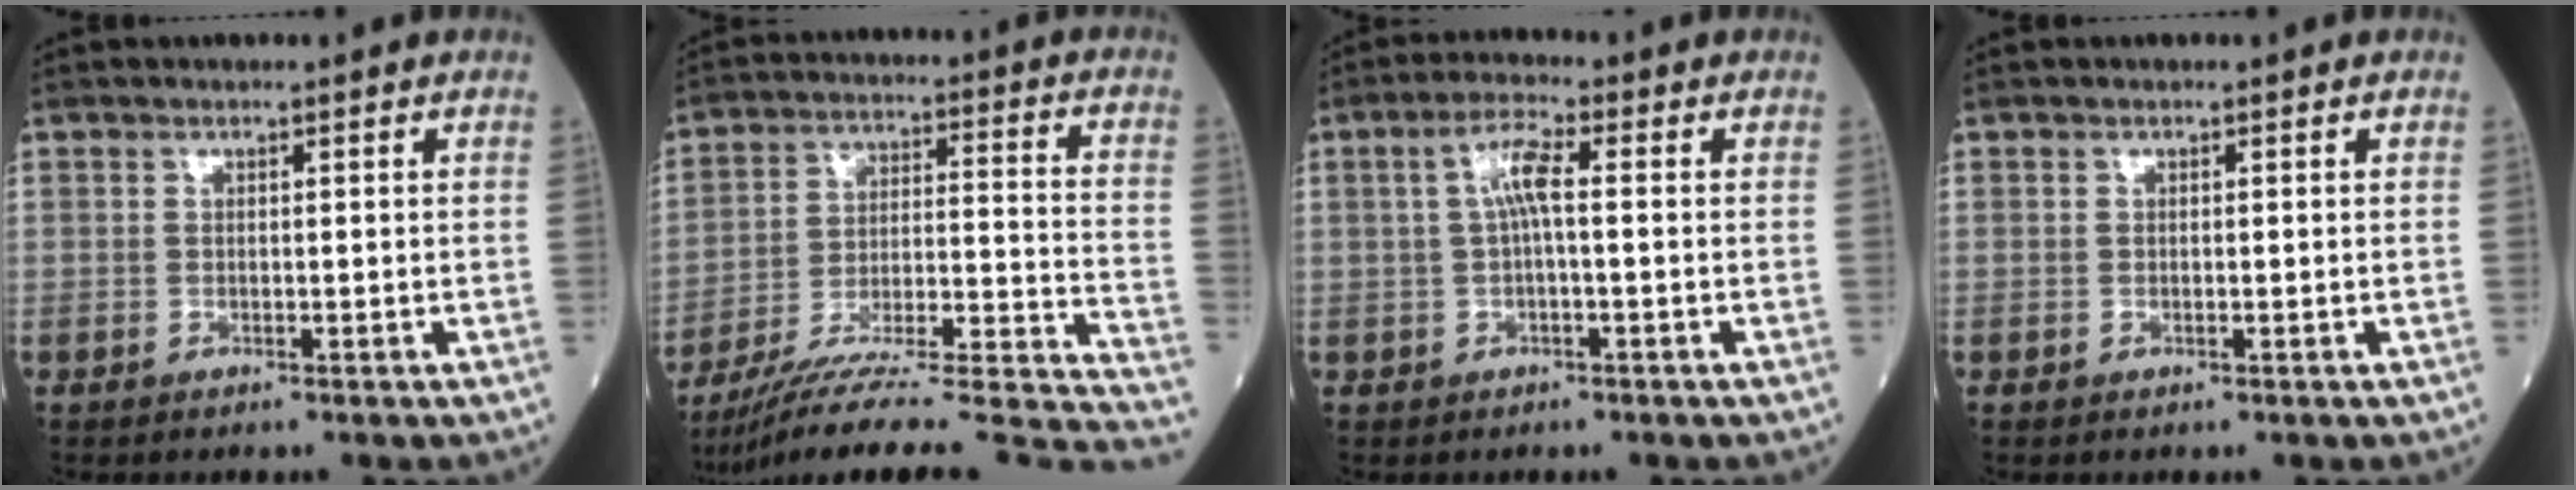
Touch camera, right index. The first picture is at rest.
{"total": 27.8, "force": [-25.5, -0.7, 11.0], "torque": [-0.094, -0.011, -0.370]}
{"total": 4.3, "force": [0.4, 0.6, 4.3], "torque": [-0.080, 0.013, 0.011]}
{"total": 0.0}